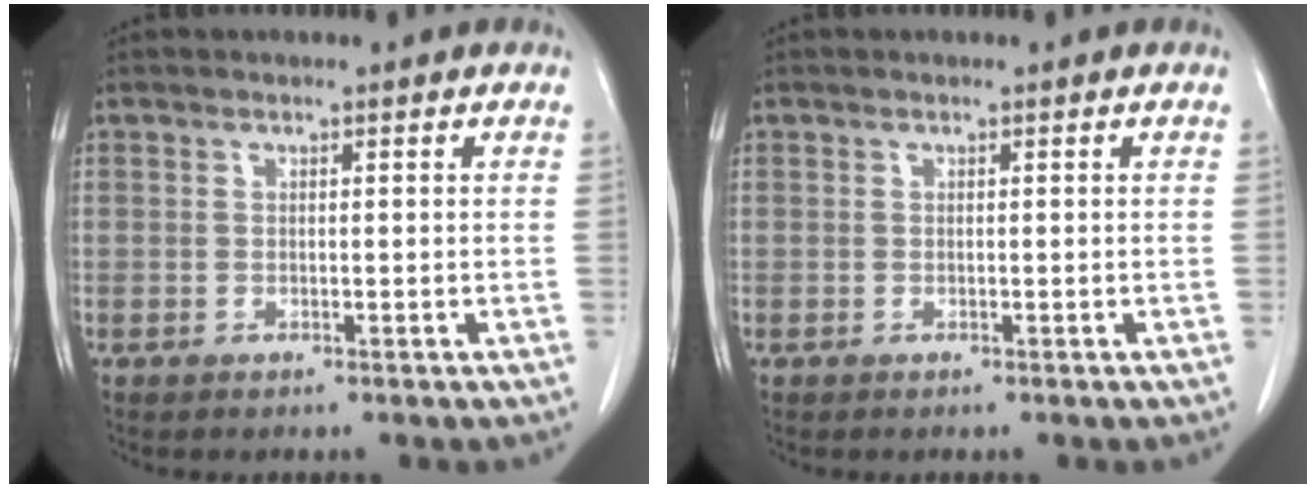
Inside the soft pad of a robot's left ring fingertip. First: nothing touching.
{"total": 0.0}